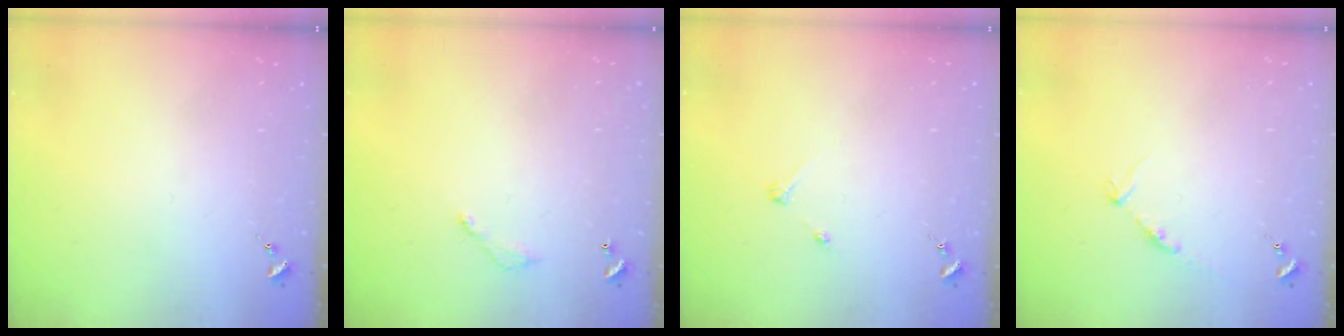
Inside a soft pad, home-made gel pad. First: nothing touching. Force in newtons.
{"total": 3.8, "press": 3.8, "slide": 0.2}
{"total": 2.7, "press": 2.7, "slide": 0.3}
{"total": 5.3, "press": 5.2, "slide": 0.7}